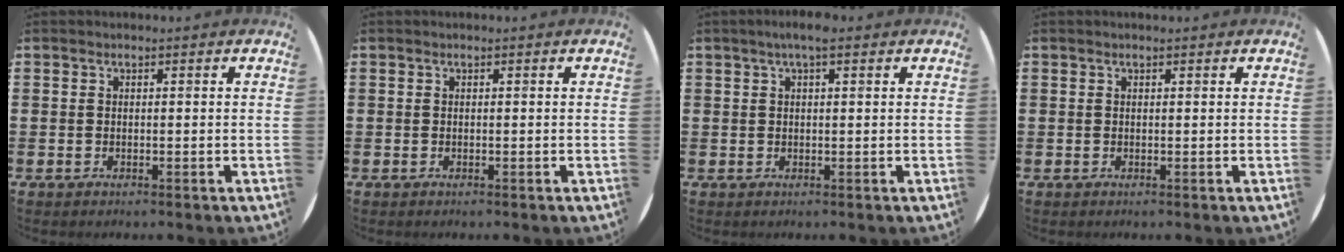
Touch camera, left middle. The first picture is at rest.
{"total": 0.0}
{"total": 2.3, "force": [1.4, 0.5, 1.7], "torque": [-0.035, 0.008, 0.023]}
{"total": 0.0}